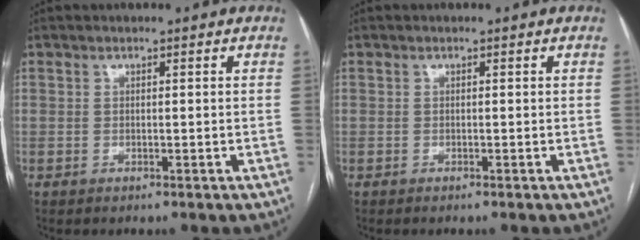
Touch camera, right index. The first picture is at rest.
{"total": 0.0}